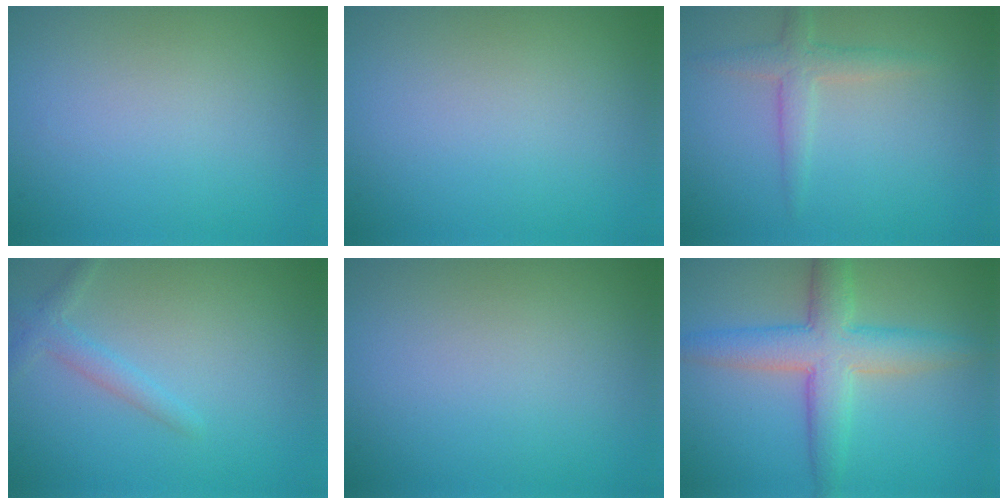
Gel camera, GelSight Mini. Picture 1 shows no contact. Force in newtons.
{"total": 0.0}
{"total": 2.1, "press": 2.1, "slide": 0.1}
{"total": 1.6, "press": 1.6, "slide": 0.1}
{"total": 0.0}
{"total": 5.9, "press": 5.9, "slide": 0.2}